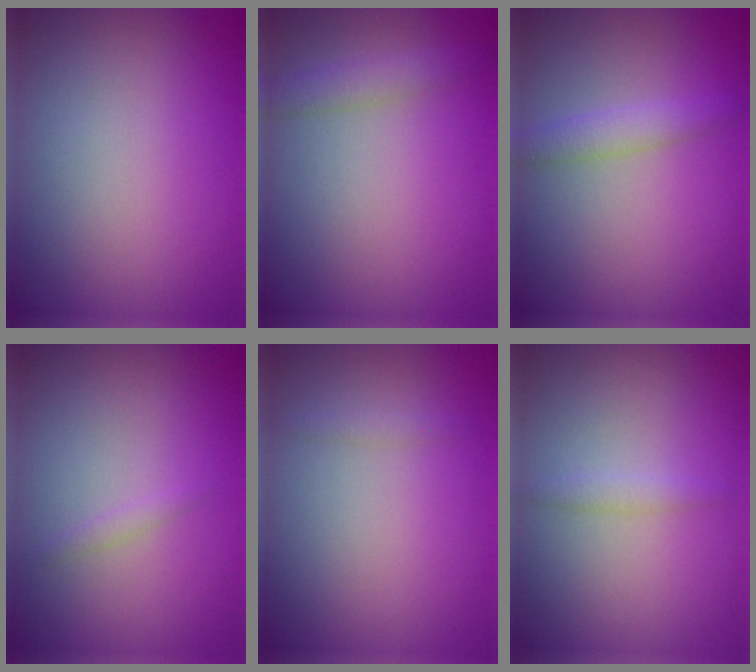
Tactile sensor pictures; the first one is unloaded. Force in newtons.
{"total": 1.9, "press": 1.9, "slide": 0.1}
{"total": 2.2, "press": 2.2, "slide": 0.1}
{"total": 0.7, "press": 0.7, "slide": 0.0}
{"total": 0.6, "press": 0.6, "slide": 0.0}
{"total": 1.0, "press": 1.0, "slide": 0.0}